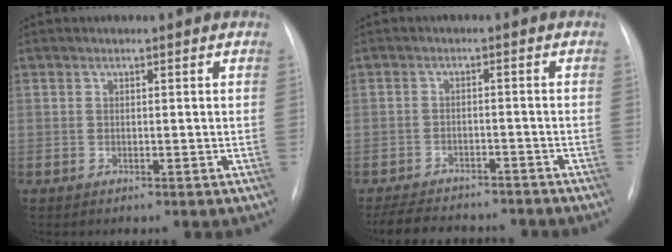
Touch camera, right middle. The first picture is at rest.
{"total": 12.1, "force": [-10.6, 4.0, 4.2], "torque": [-0.086, -0.001, -0.141]}